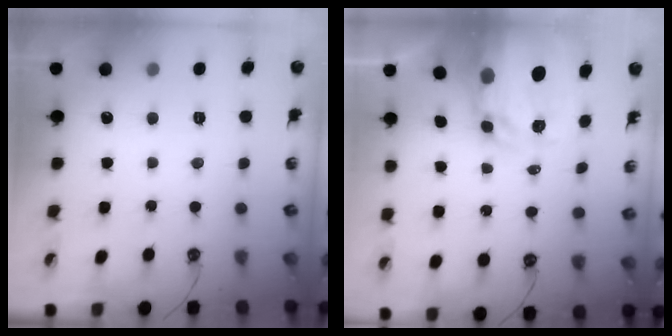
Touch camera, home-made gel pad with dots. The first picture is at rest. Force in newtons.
{"total": 7.4, "press": 7.4, "slide": 0.7}